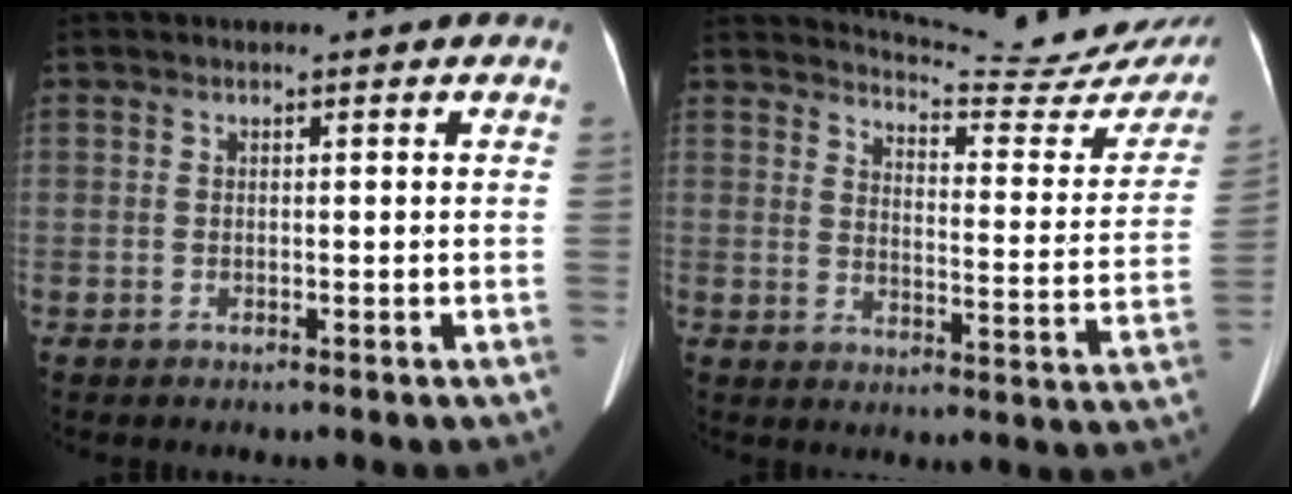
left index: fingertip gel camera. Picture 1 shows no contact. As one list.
[{"total": 19.8, "force": [19.4, 1.6, 3.9], "torque": [-0.054, -0.106, 0.215]}]